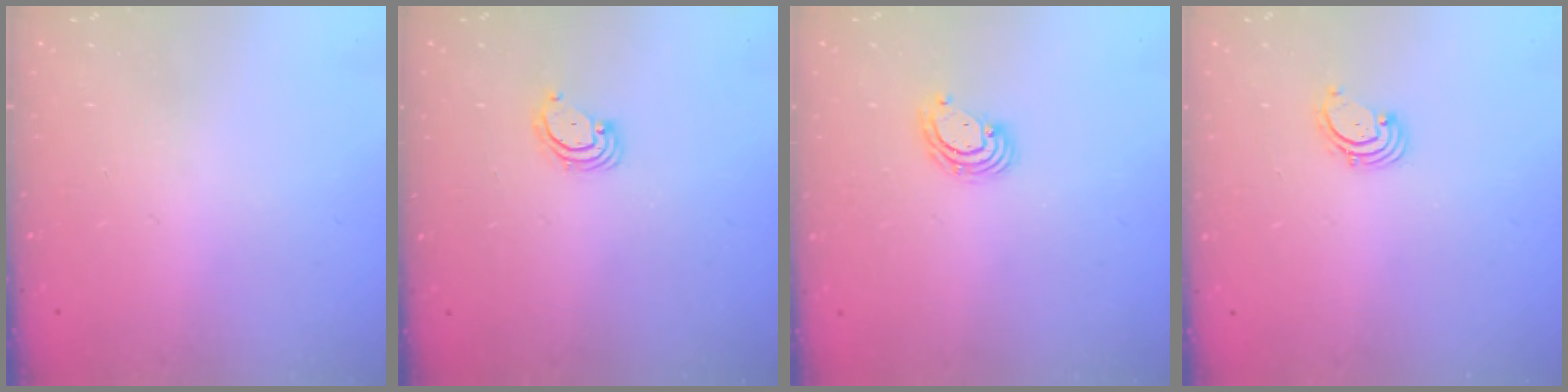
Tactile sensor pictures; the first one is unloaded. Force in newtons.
{"total": 3.8, "press": 3.8, "slide": 0.4}
{"total": 4.6, "press": 4.6, "slide": 0.2}
{"total": 1.6, "press": 1.6, "slide": 0.2}